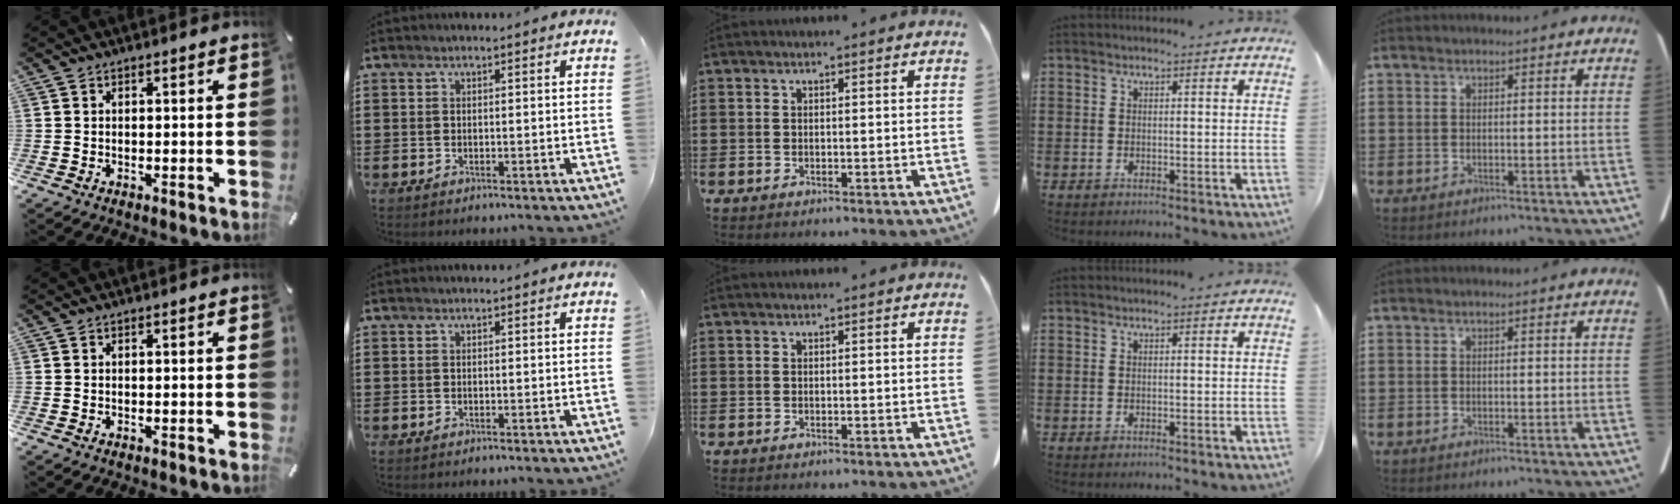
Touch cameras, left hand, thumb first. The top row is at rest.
{}